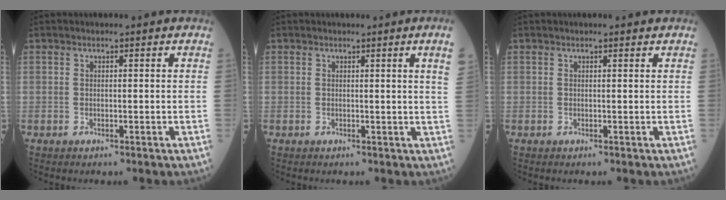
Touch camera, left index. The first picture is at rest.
{"total": 2.7, "force": [1.7, -1.0, 1.9], "torque": [-0.026, -0.018, 0.013]}
{"total": 1.4, "force": [1.3, 0.2, 0.5], "torque": [-0.011, 0.005, 0.015]}